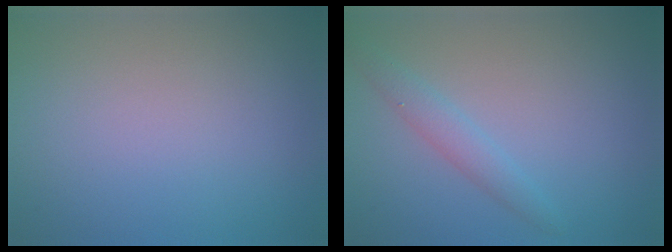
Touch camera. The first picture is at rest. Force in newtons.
{"total": 1.9, "press": 1.9, "slide": 0.0}